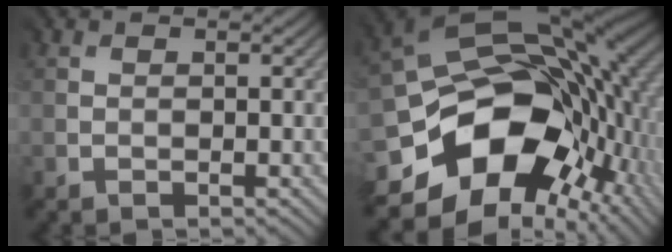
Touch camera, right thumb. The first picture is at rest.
{"total": 17.5, "force": [-4.0, 12.6, 11.5], "torque": [-0.217, -0.039, -0.053]}